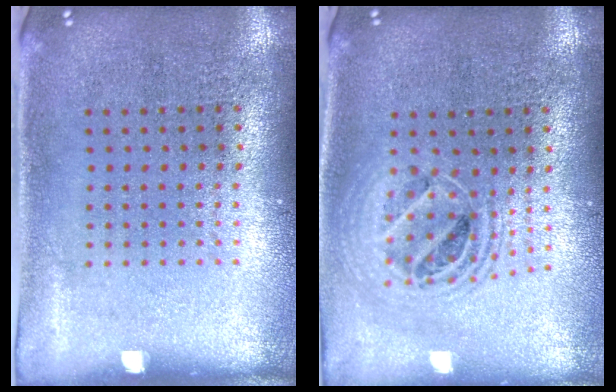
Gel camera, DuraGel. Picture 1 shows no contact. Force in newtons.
{"total": 1.8, "press": 1.5, "slide": 1.0}